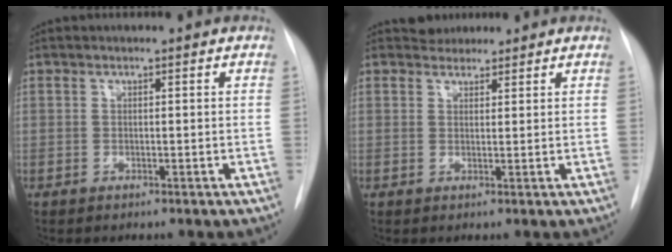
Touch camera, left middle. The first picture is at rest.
{"total": 2.3, "force": [2.0, 1.1, -0.2], "torque": [0.004, 0.011, 0.031]}